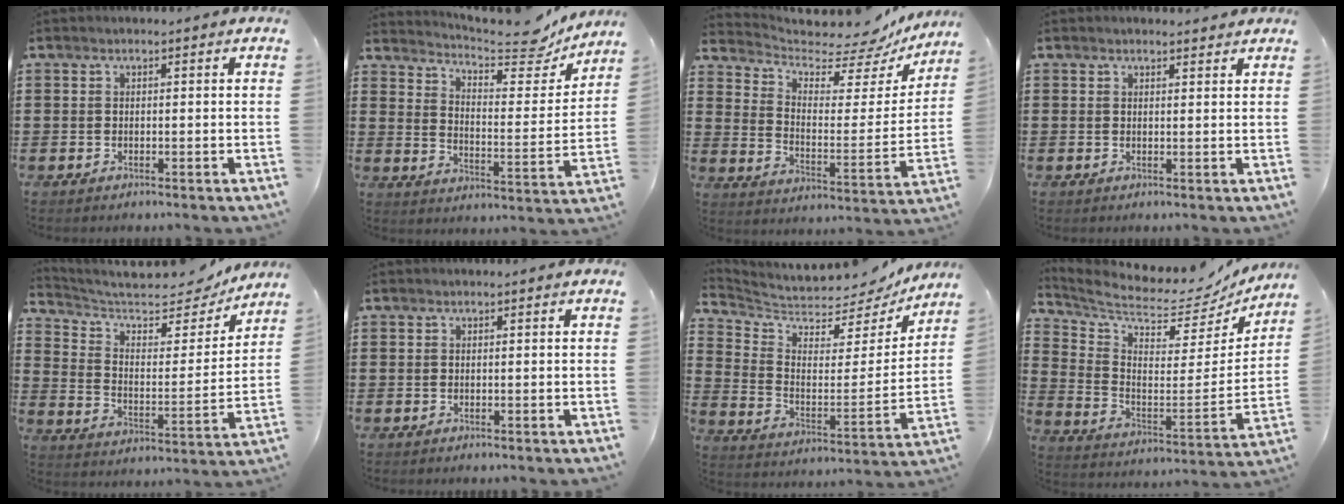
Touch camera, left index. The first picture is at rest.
{"total": 7.9, "force": [7.2, 1.2, 2.9], "torque": [-0.056, -0.063, 0.119]}
{"total": 6.7, "force": [5.9, 1.9, 2.5], "torque": [-0.071, -0.049, 0.099]}
{"total": 1.4, "force": [1.3, 0.6, 0.0], "torque": [-0.003, 0.002, 0.026]}
{"total": 7.5, "force": [6.3, 2.3, 3.4], "torque": [-0.081, -0.044, 0.101]}
{"total": 0.0}
{"total": 4.9, "force": [4.6, 1.5, 0.7], "torque": [-0.046, -0.047, 0.076]}
{"total": 5.4, "force": [5.2, 0.8, 1.4], "torque": [-0.060, -0.064, 0.083]}